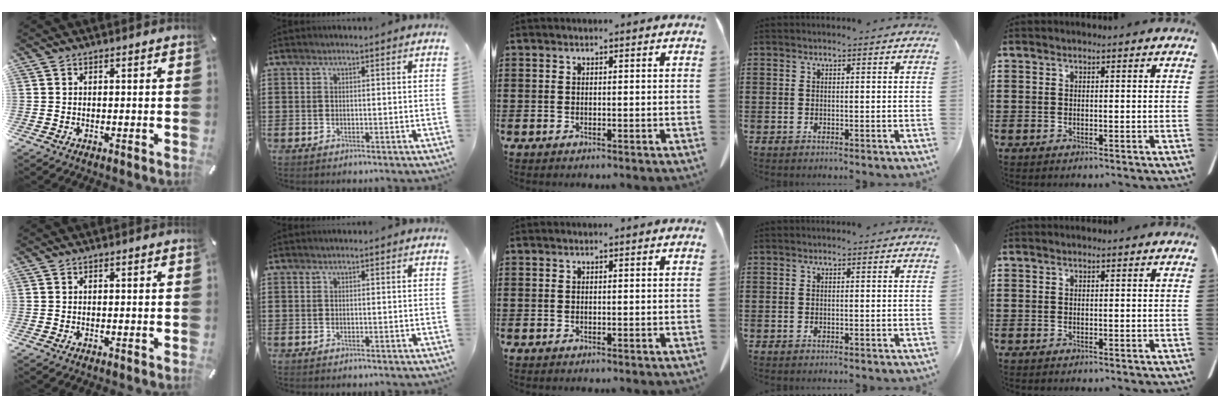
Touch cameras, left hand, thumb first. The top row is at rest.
{}